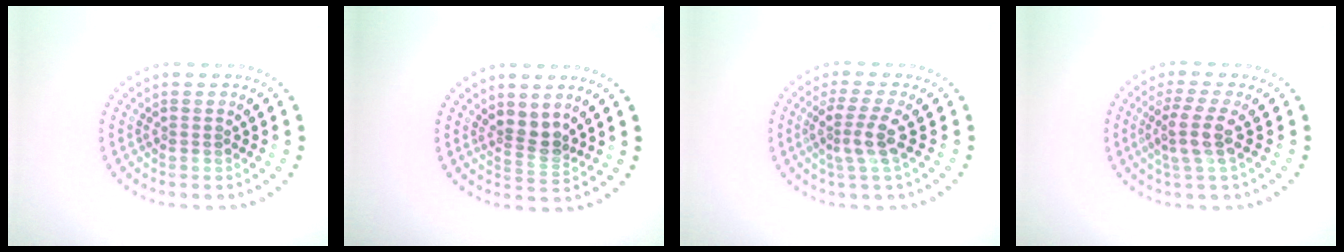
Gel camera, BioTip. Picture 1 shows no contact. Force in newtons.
{"total": 2.3, "press": 1.9, "slide": 1.4}
{"total": 2.7, "press": 2.1, "slide": 1.7}
{"total": 2.9, "press": 2.4, "slide": 1.7}